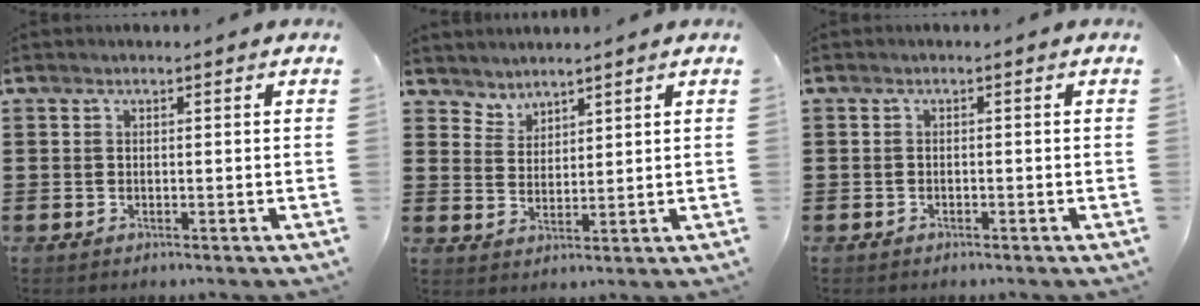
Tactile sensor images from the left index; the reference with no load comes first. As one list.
[{"total": 3.1, "force": [2.9, 0.8, -0.6], "torque": [0.000, -0.006, 0.056]}, {"total": 0.9, "force": [-0.8, 0.3, 0.1], "torque": [-0.006, 0.002, -0.019]}]